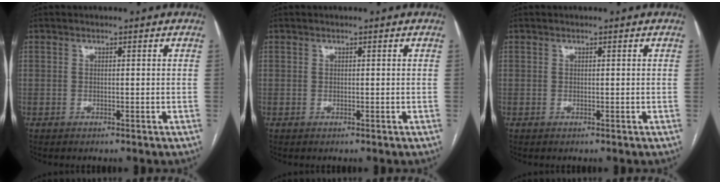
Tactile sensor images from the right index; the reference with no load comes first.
{"total": 0.0}
{"total": 0.0}